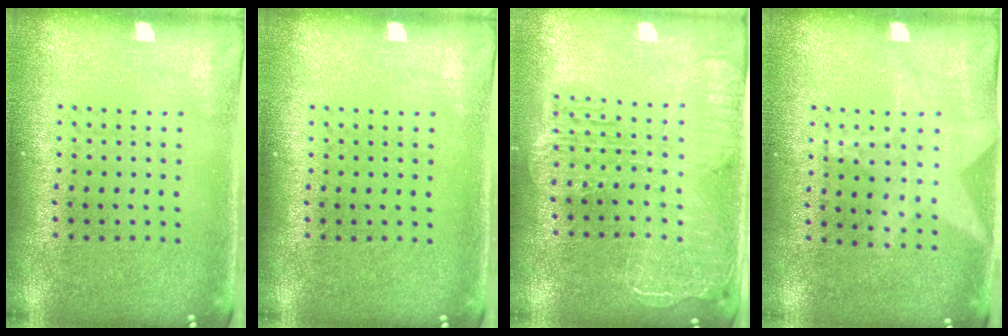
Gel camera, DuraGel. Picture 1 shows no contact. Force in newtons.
{"total": 0.0}
{"total": 2.5, "press": 2.2, "slide": 1.2}
{"total": 1.2, "press": 0.9, "slide": 0.8}